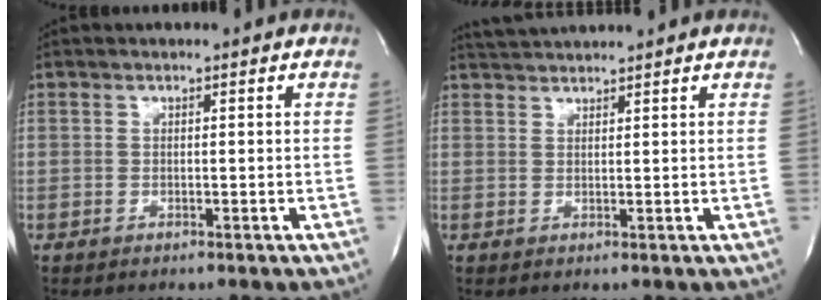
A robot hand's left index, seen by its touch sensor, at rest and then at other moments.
{"total": 4.3, "force": [4.2, -0.2, 0.7], "torque": [-0.020, 0.026, 0.075]}